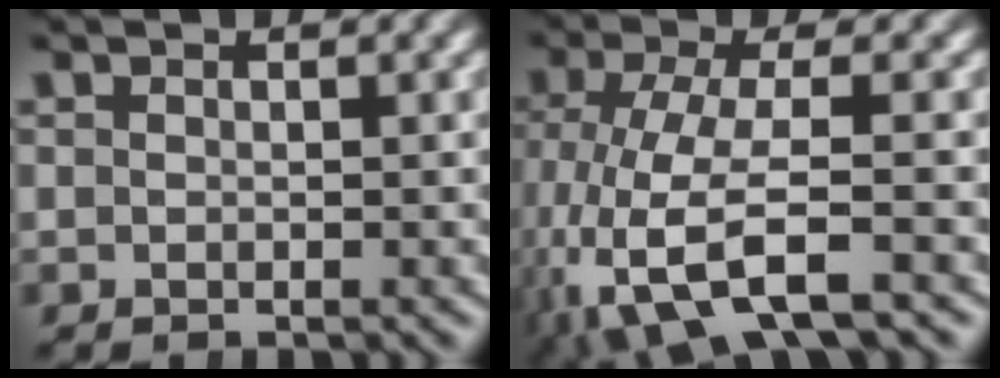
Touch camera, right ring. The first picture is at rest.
{"total": 6.6, "force": [-2.5, 3.1, 5.4], "torque": [-0.142, -0.050, -0.011]}